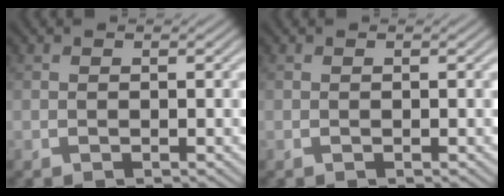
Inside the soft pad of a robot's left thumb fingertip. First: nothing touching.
{"total": 0.0}